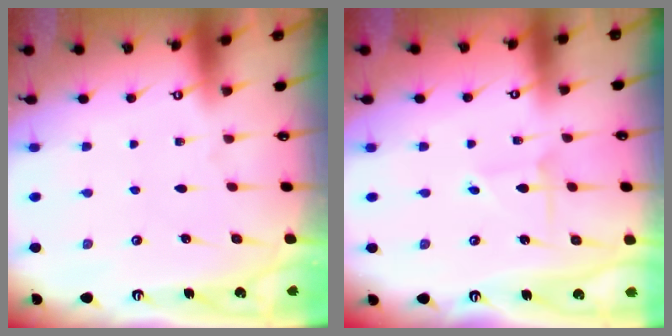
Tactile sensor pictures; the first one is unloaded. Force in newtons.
{"total": 2.9, "press": 2.9, "slide": 0.1}